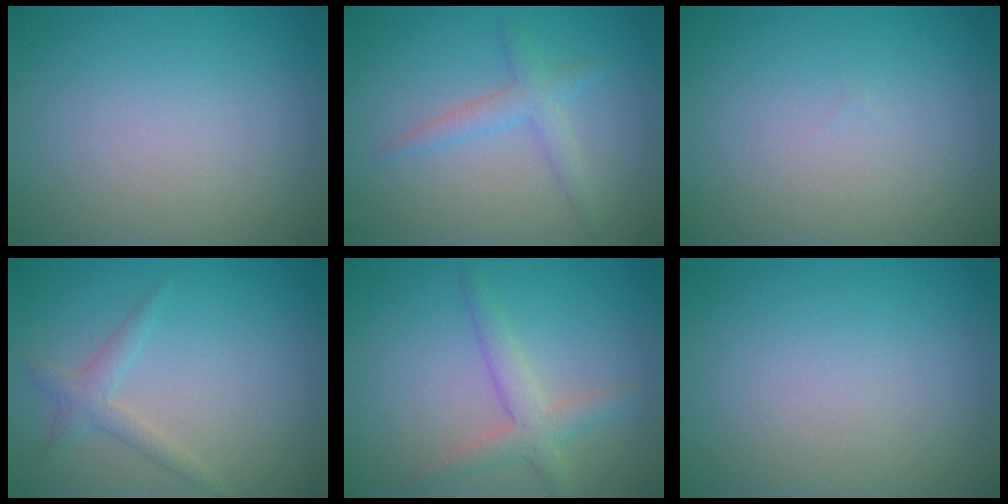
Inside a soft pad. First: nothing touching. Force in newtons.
{"total": 2.2, "press": 2.2, "slide": 0.2}
{"total": 0.0}
{"total": 1.8, "press": 1.8, "slide": 0.1}
{"total": 2.8, "press": 2.7, "slide": 0.3}
{"total": 0.0}